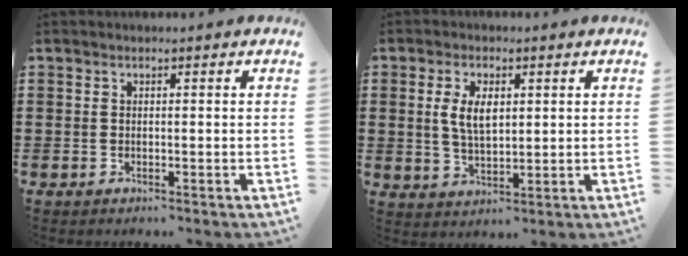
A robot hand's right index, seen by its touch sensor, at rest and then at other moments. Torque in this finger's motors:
{"motor_torque": [0.73, 0.43, 0.36, 0.11]}